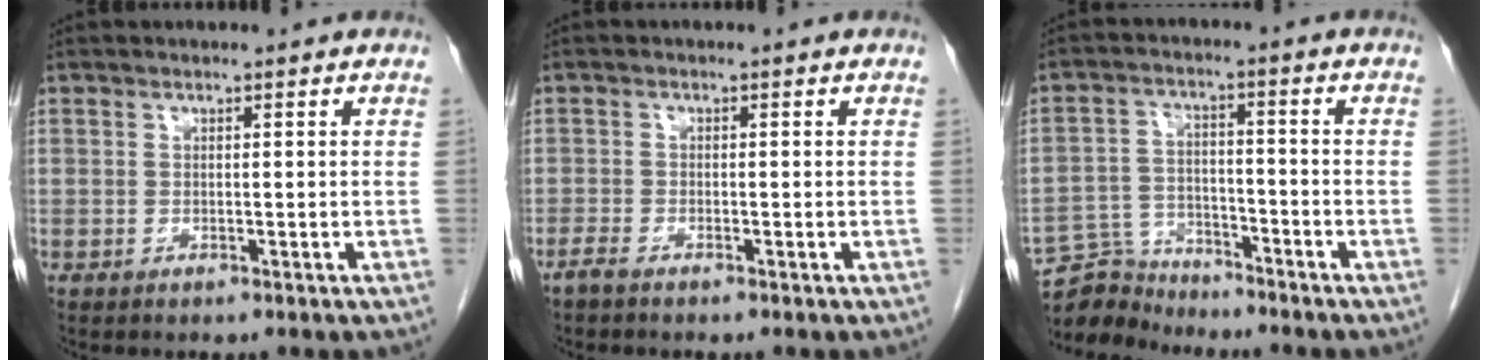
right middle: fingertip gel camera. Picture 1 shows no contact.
{"total": 1.5, "force": [-1.3, 0.3, 0.7], "torque": [-0.022, -0.002, -0.024]}
{"total": 7.0, "force": [-6.8, 1.7, -0.4], "torque": [0.000, 0.006, -0.126]}